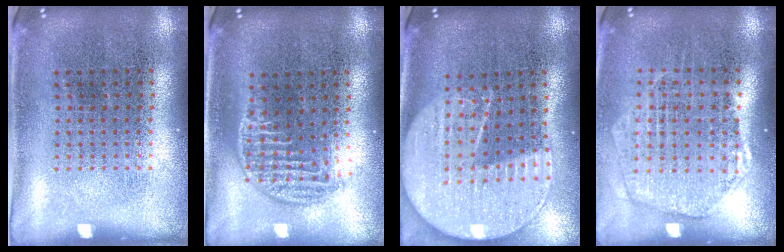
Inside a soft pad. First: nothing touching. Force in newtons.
{"total": 1.3, "press": 1.1, "slide": 0.7}
{"total": 2.3, "press": 2.0, "slide": 1.1}
{"total": 1.9, "press": 1.7, "slide": 0.8}